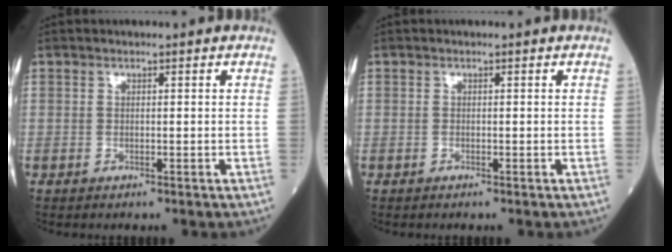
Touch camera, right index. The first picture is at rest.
{"total": 0.0}